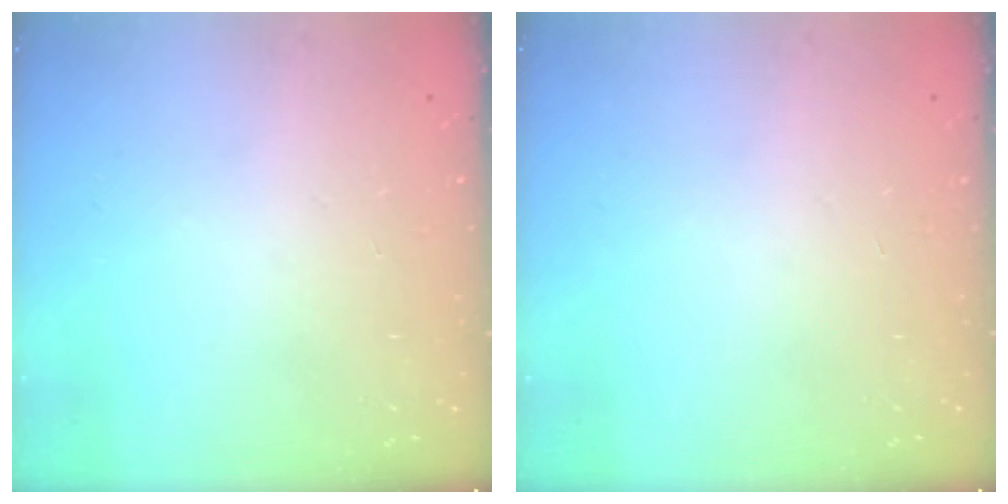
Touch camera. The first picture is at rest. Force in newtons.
{"total": 0.0}